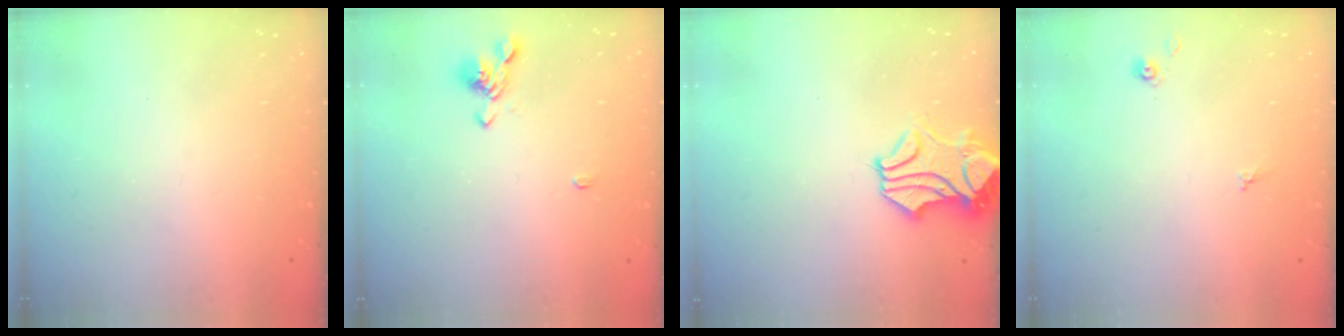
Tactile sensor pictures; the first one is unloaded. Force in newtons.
{"total": 1.1, "press": 0.7, "slide": 0.9}
{"total": 1.8, "press": 1.2, "slide": 1.2}
{"total": 2.2, "press": 2.1, "slide": 0.3}